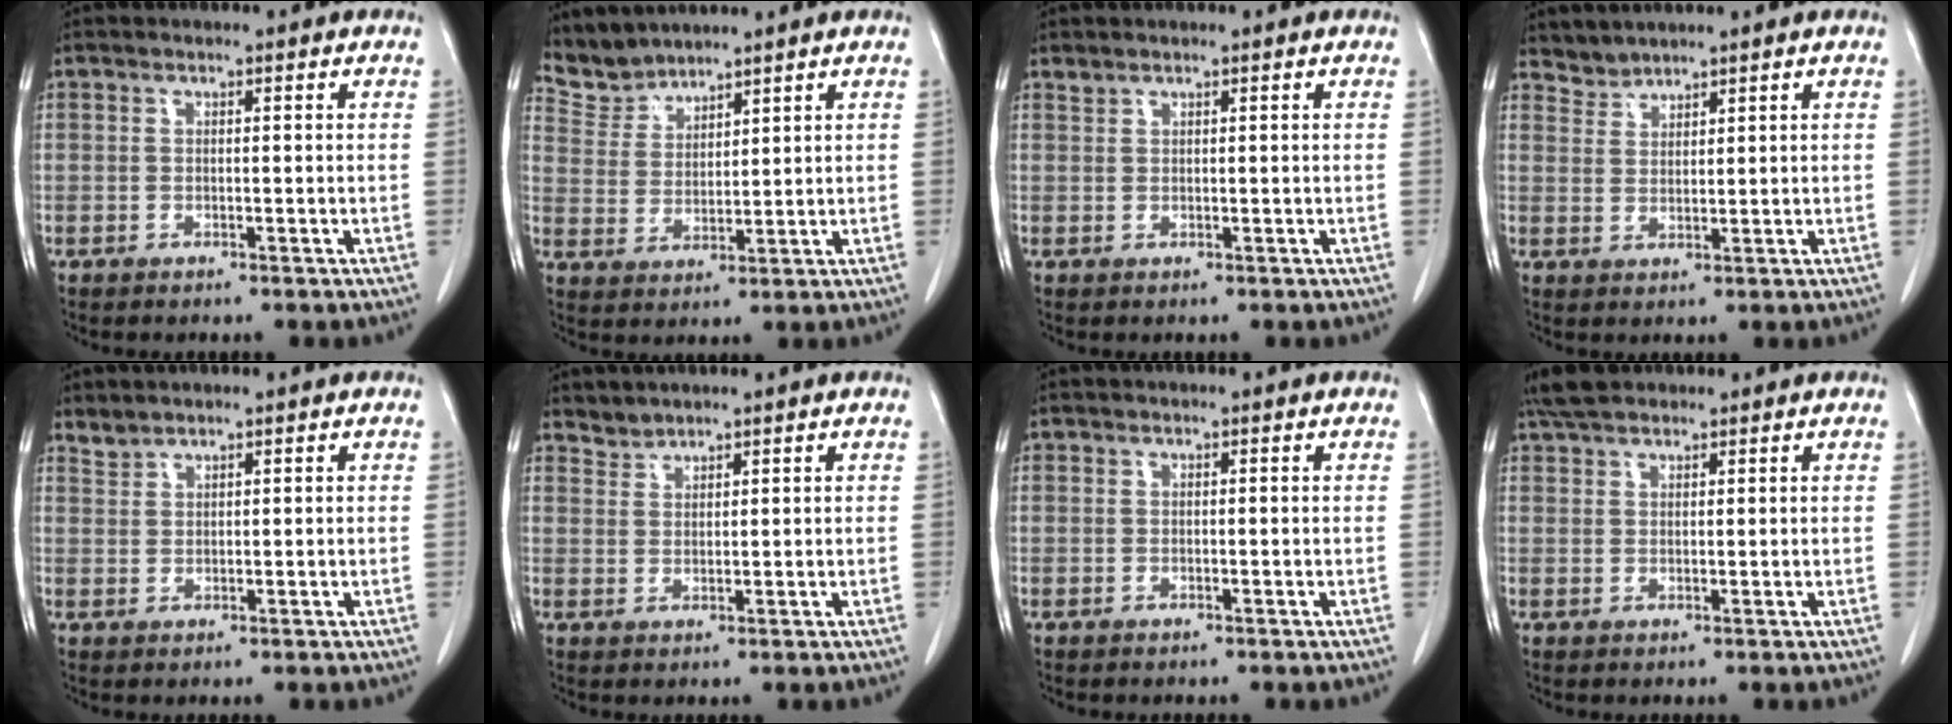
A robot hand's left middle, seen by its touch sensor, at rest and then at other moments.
{"total": 5.1, "force": [5.0, 0.9, -0.6], "torque": [0.005, 0.006, 0.113]}
{"total": 0.7, "force": [0.7, 0.0, 0.0], "torque": [-0.005, 0.003, 0.016]}
{"total": 2.5, "force": [2.3, 0.3, -0.7], "torque": [0.011, 0.006, 0.051]}
{"total": 1.5, "force": [1.5, 0.1, 0.0], "torque": [-0.003, 0.004, 0.035]}
{"total": 1.9, "force": [1.9, 0.2, -0.4], "torque": [0.007, 0.003, 0.038]}
{"total": 0.0}
{"total": 4.2, "force": [3.6, 1.6, 1.6], "torque": [-0.038, 0.016, 0.069]}